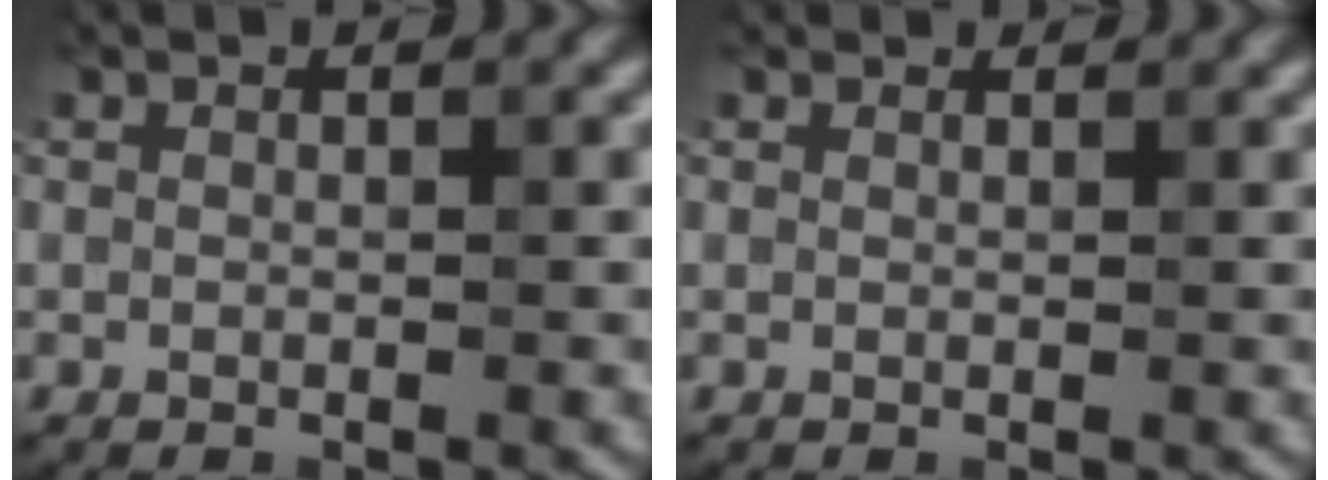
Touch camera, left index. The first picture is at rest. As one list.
[{"total": 1.9, "force": [1.8, 0.3, 0.4], "torque": [-0.019, 0.001, 0.022]}]